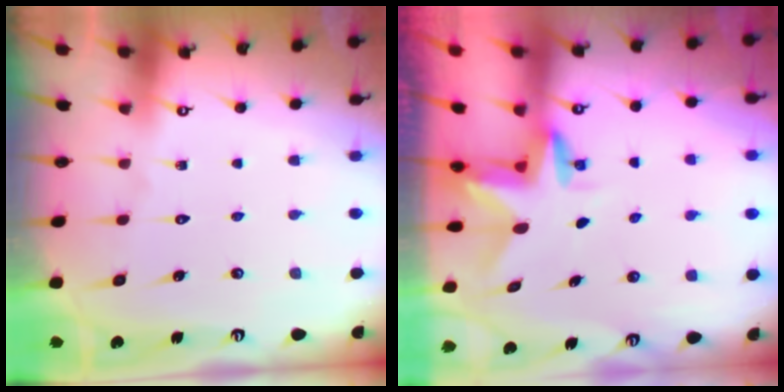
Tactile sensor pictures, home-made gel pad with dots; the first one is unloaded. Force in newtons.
{"total": 2.9, "press": 2.9, "slide": 0.2}